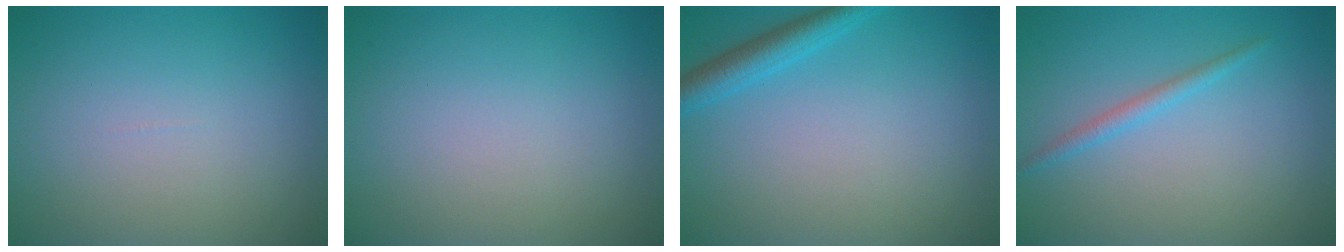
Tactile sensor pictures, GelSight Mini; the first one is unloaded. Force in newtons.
{"total": 0.0}
{"total": 2.7, "press": 2.7, "slide": 0.2}
{"total": 1.4, "press": 1.4, "slide": 0.1}